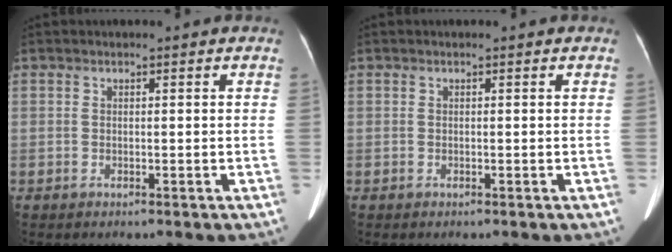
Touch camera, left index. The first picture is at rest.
{"total": 0.0}